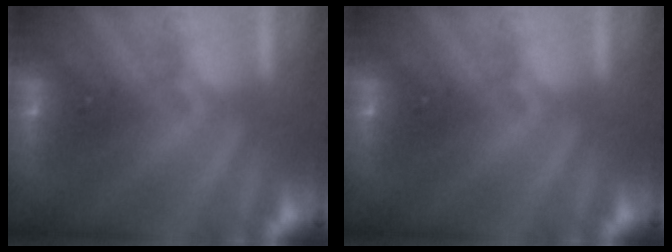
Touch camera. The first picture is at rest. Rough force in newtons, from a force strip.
{"total": 0.0}